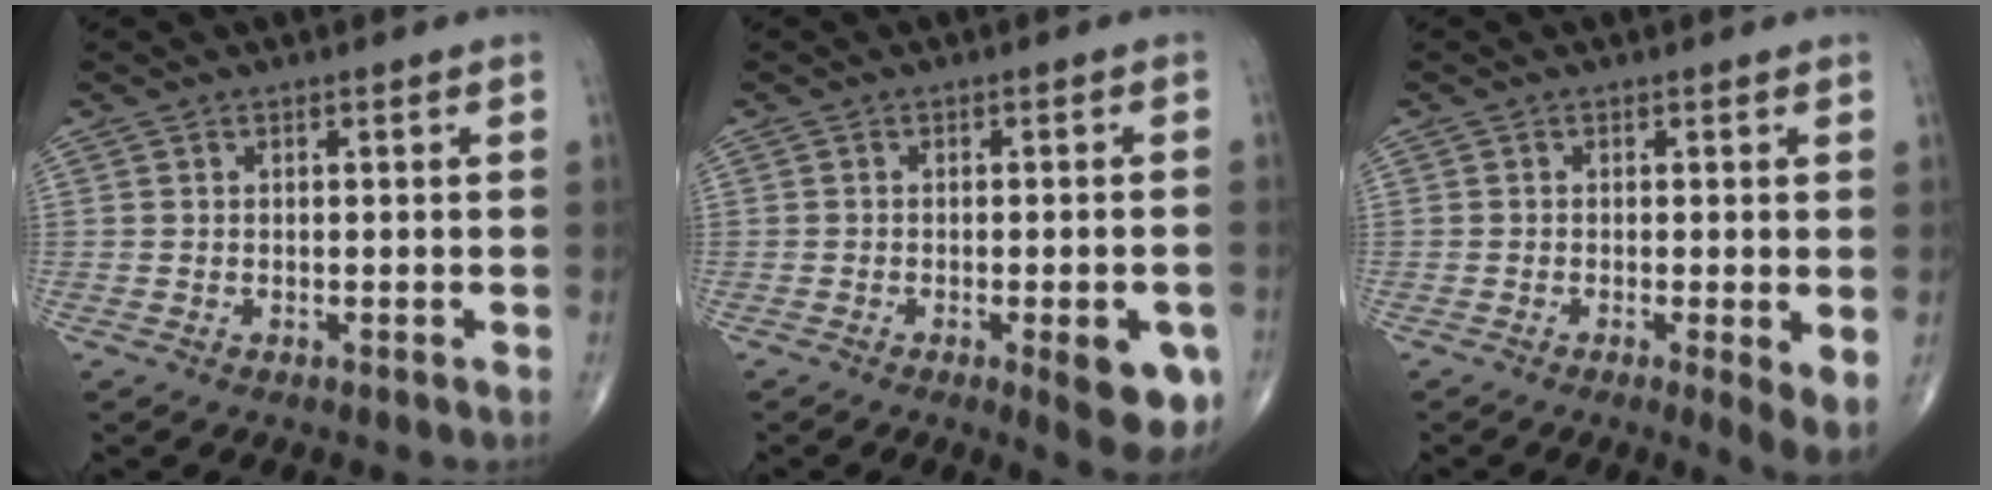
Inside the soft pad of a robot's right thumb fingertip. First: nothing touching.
{"total": 8.8, "force": [-3.3, 2.7, 7.7], "torque": [-0.077, -0.001, -0.036]}
{"total": 4.3, "force": [-0.6, 0.8, 4.2], "torque": [-0.070, -0.016, -0.014]}